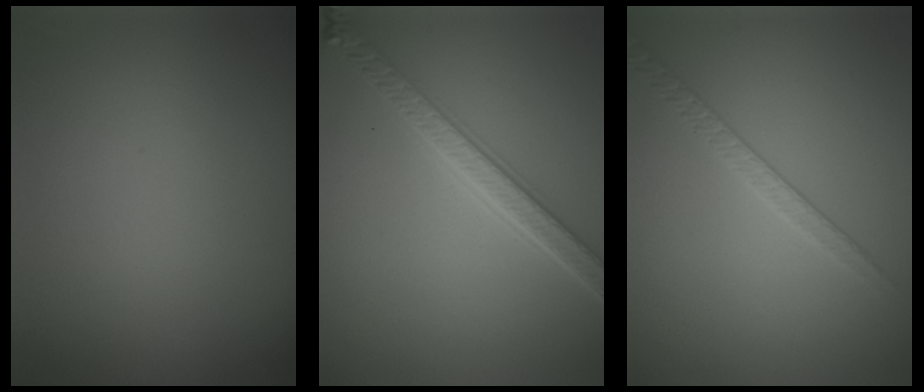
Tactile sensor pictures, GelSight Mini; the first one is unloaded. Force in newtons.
{"total": 4.6, "press": 3.7, "slide": 2.7}
{"total": 1.9, "press": 1.4, "slide": 1.3}